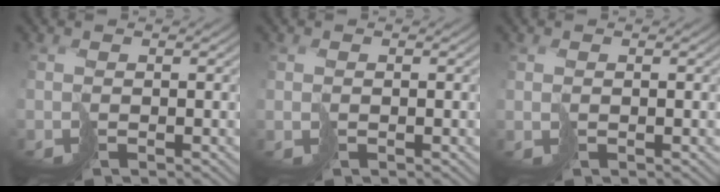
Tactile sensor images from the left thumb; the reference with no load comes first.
{"total": 0.6, "force": [0.2, 0.3, 0.4], "torque": [-0.009, -0.003, 0.009]}
{"total": 0.7, "force": [0.4, 0.3, 0.4], "torque": [-0.009, -0.003, 0.013]}